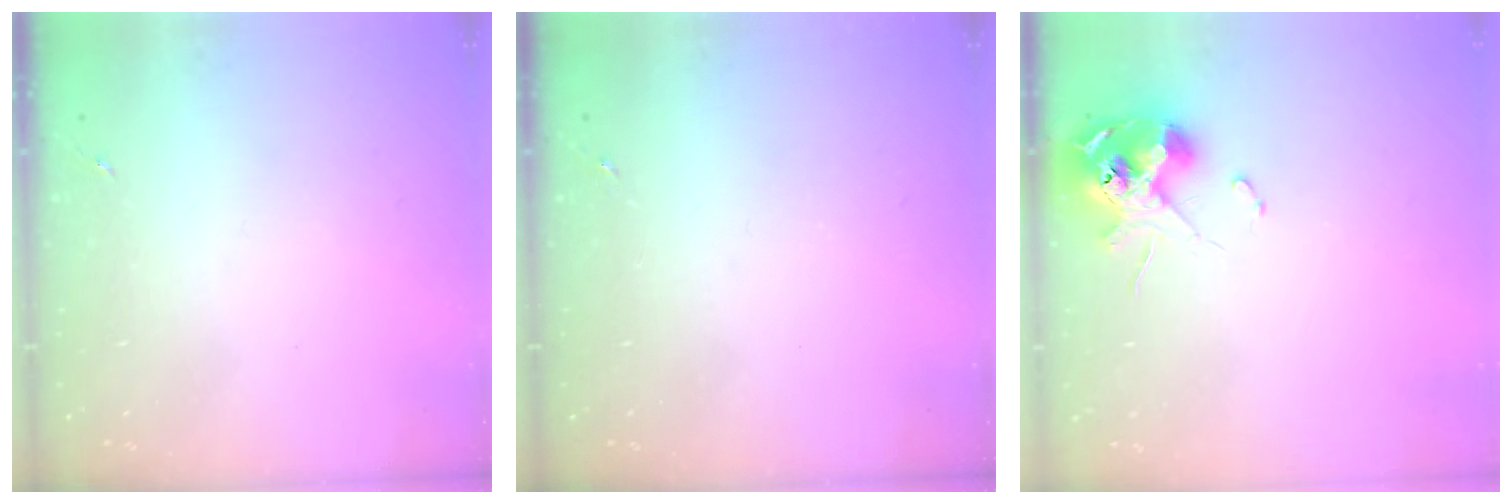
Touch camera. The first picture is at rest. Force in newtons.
{"total": 0.0}
{"total": 11.3, "press": 11.2, "slide": 1.5}